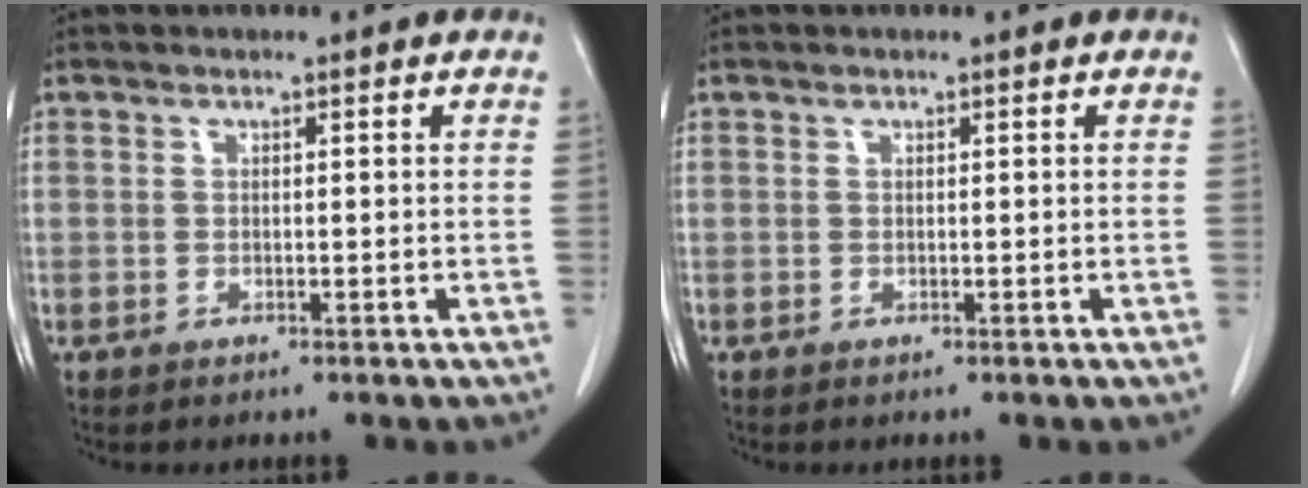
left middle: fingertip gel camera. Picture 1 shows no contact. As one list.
[{"total": 0.0}]